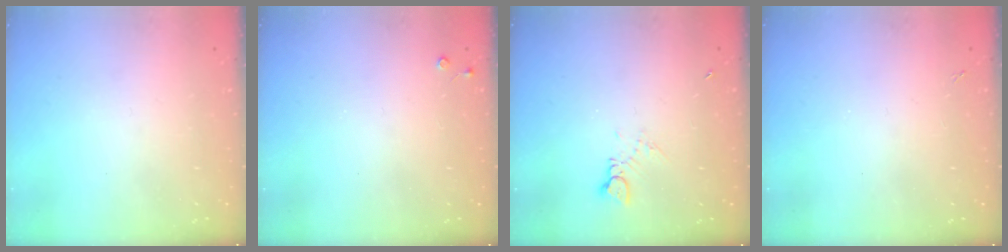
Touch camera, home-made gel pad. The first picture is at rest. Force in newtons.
{"total": 2.7, "press": 2.7, "slide": 0.4}
{"total": 3.0, "press": 2.9, "slide": 0.4}
{"total": 1.3, "press": 1.3, "slide": 0.3}